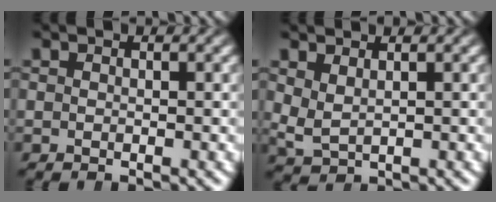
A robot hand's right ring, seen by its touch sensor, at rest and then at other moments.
{"total": 2.1, "force": [1.1, 1.5, 0.9], "torque": [-0.040, -0.017, 0.034]}